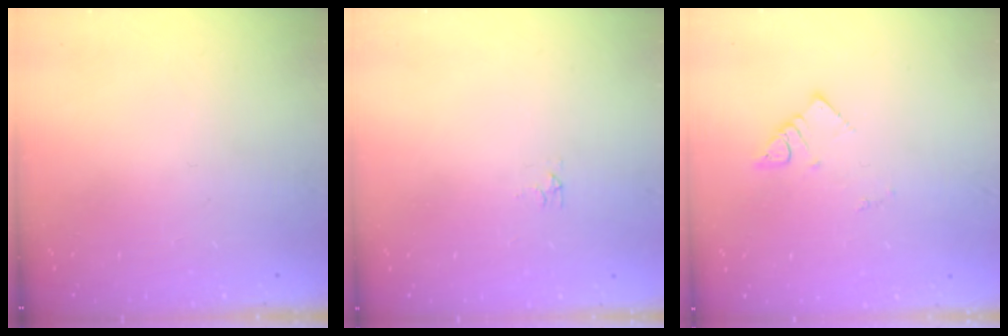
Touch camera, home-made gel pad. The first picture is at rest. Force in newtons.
{"total": 2.9, "press": 2.9, "slide": 0.5}
{"total": 2.6, "press": 2.6, "slide": 0.1}